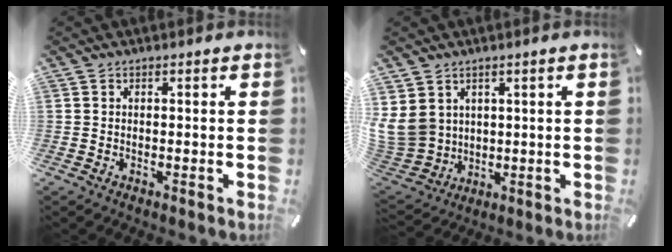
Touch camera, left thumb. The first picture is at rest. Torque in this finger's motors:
{"motor_torque": [0.67, 0.65, 2.12, -0.66, 0.26]}